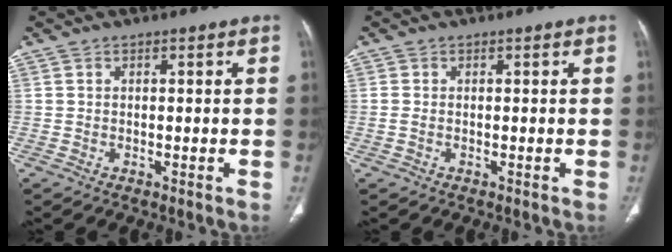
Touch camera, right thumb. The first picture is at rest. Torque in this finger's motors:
{"motor_torque": [-0.09, -0.15, -0.15, 0.12, -0.05]}